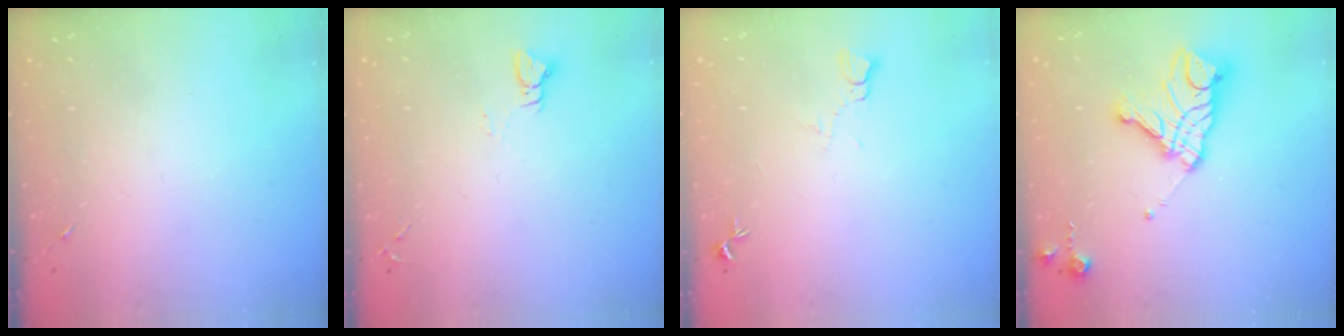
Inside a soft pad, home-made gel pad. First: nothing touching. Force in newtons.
{"total": 2.9, "press": 2.9, "slide": 0.3}
{"total": 5.6, "press": 5.5, "slide": 0.6}
{"total": 18.0, "press": 17.9, "slide": 1.7}